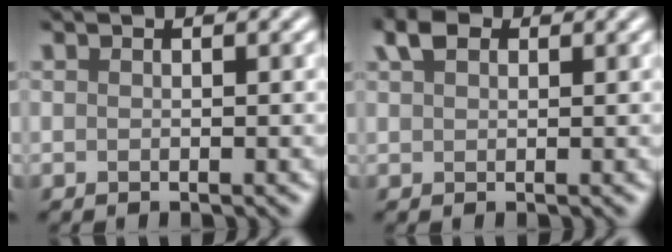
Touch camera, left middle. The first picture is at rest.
{"total": 0.7, "force": [0.2, -0.4, -0.5], "torque": [-0.020, -0.010, 0.042]}